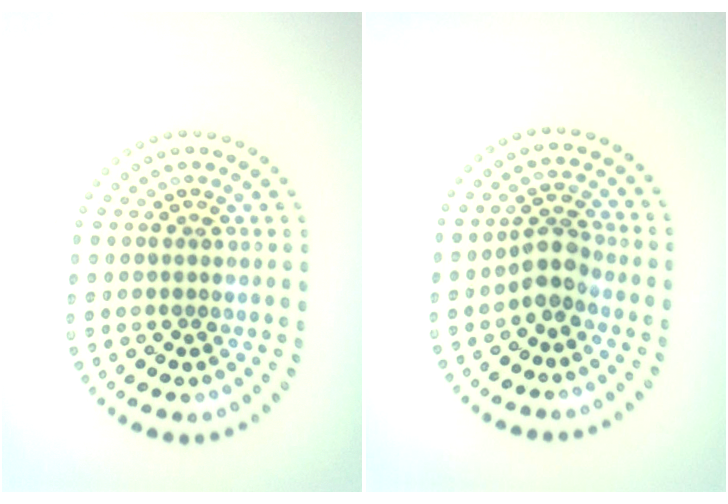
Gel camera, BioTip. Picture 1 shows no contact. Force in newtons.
{"total": 2.5, "press": 2.0, "slide": 1.5}